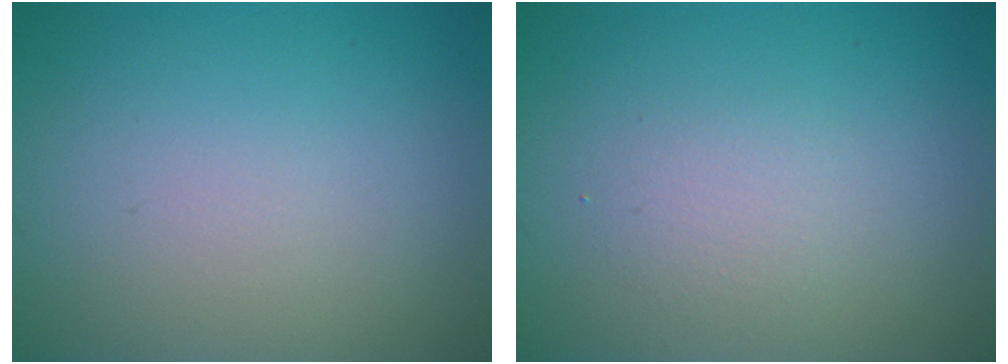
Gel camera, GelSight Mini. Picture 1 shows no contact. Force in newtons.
{"total": 1.5, "press": 1.5, "slide": 0.1}